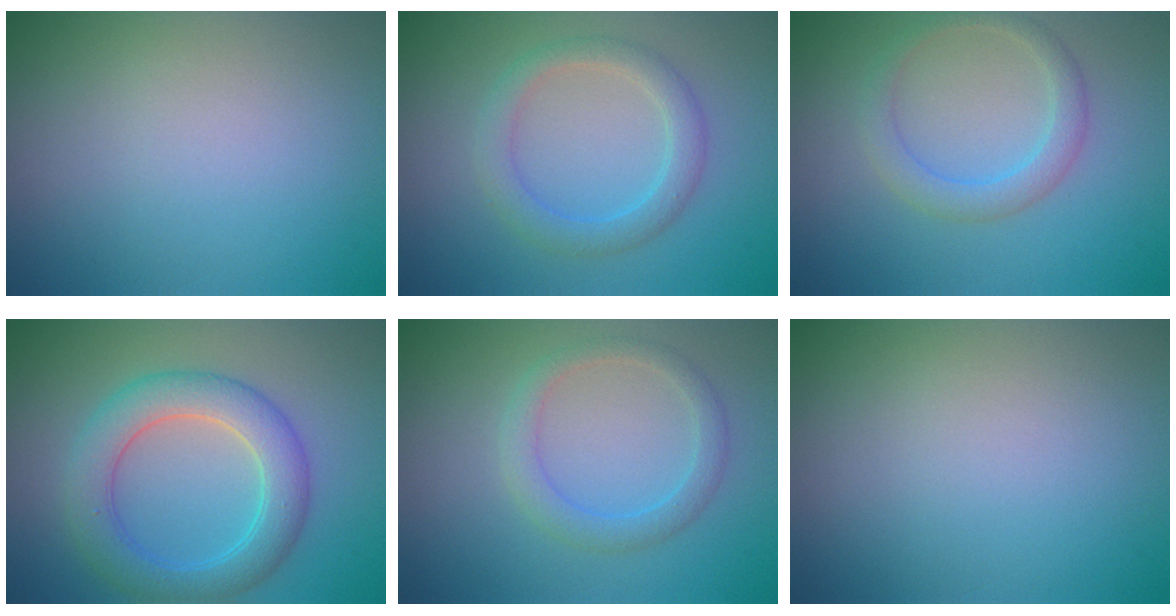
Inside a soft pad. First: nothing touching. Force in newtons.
{"total": 2.9, "press": 2.9, "slide": 0.2}
{"total": 2.5, "press": 2.5, "slide": 0.1}
{"total": 5.3, "press": 5.3, "slide": 0.2}
{"total": 2.3, "press": 2.3, "slide": 0.1}
{"total": 0.0}